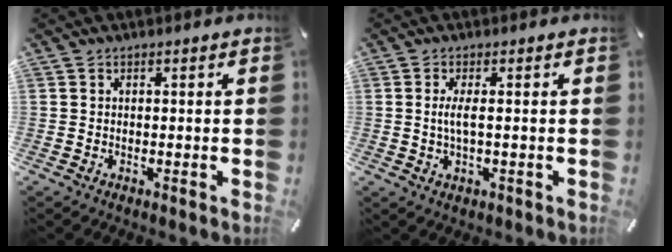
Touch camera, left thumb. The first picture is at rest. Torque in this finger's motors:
{"motor_torque": [-0.04, -0.29, 0.15, 0.12, 0.09]}